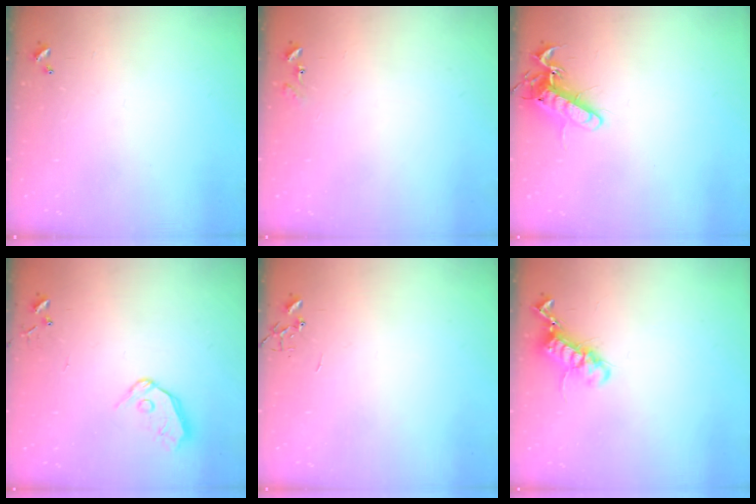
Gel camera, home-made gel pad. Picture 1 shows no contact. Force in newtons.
{"total": 6.9, "press": 6.8, "slide": 0.6}
{"total": 13.6, "press": 13.6, "slide": 1.4}
{"total": 8.7, "press": 8.7, "slide": 1.0}
{"total": 0.0}
{"total": 12.5, "press": 12.5, "slide": 0.4}